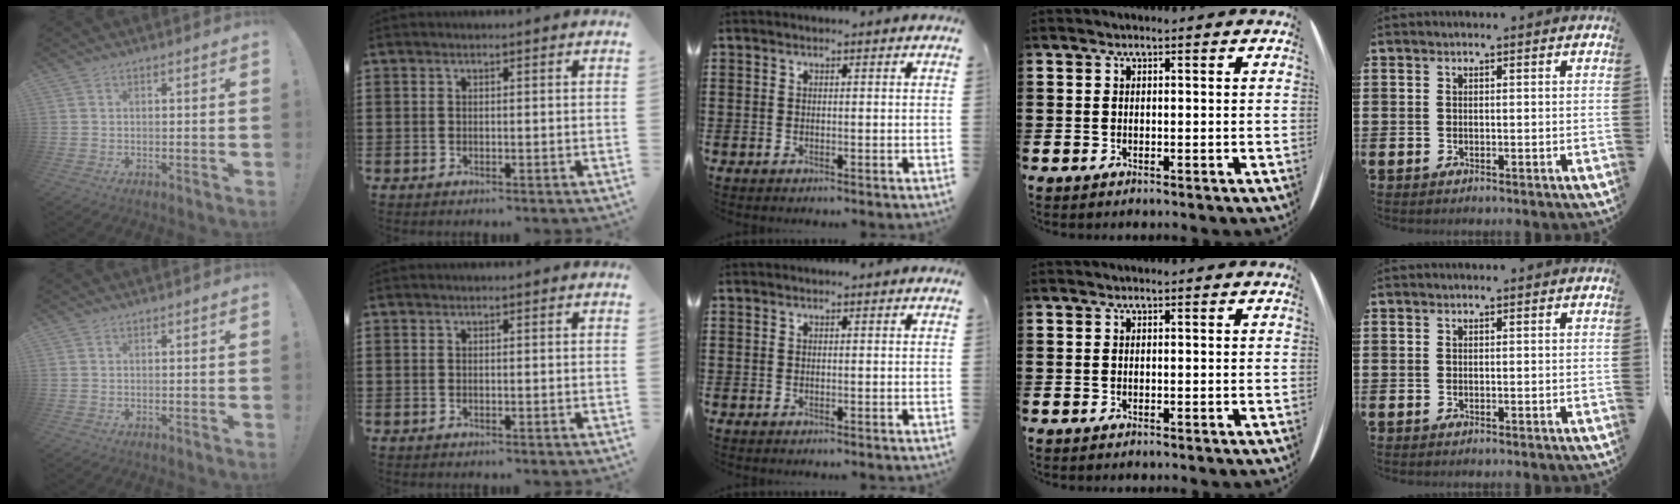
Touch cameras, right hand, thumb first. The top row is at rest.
{}